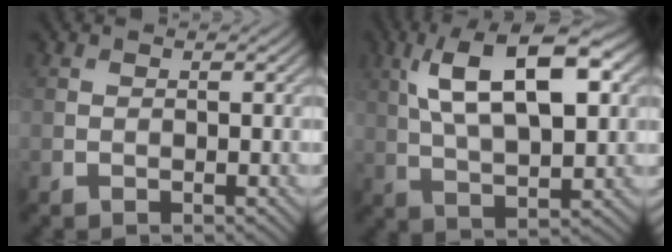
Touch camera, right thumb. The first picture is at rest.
{"total": 14.1, "force": [4.9, 5.7, 11.9], "torque": [-0.214, 0.009, 0.084]}